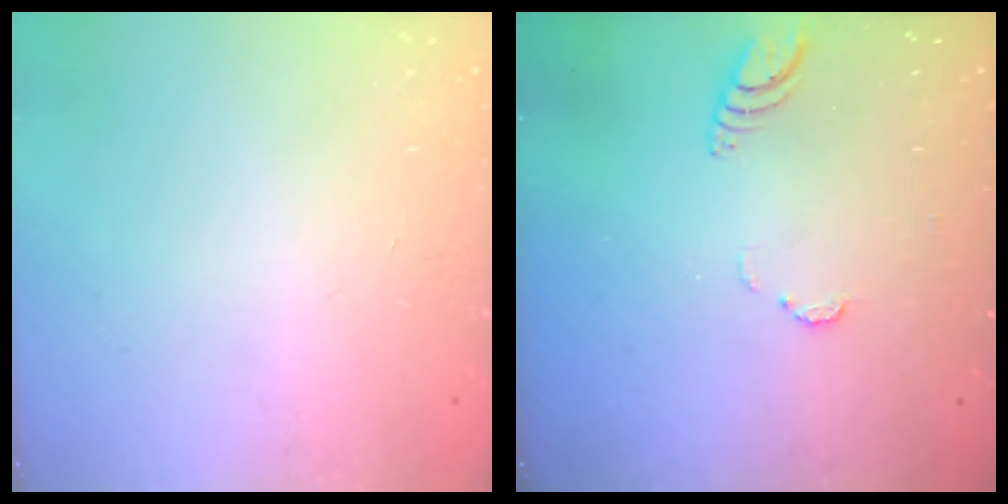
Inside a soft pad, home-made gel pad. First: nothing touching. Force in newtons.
{"total": 3.3, "press": 3.3, "slide": 0.3}